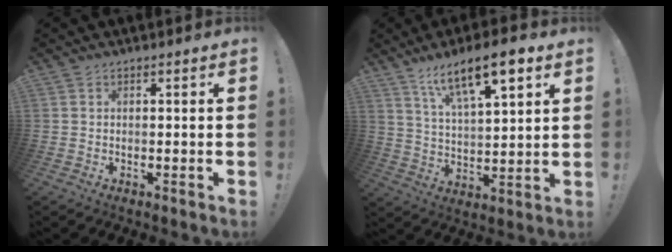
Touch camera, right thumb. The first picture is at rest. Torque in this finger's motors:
{"motor_torque": [0.99, 1.19, 0.40, 0.50, 0.24]}